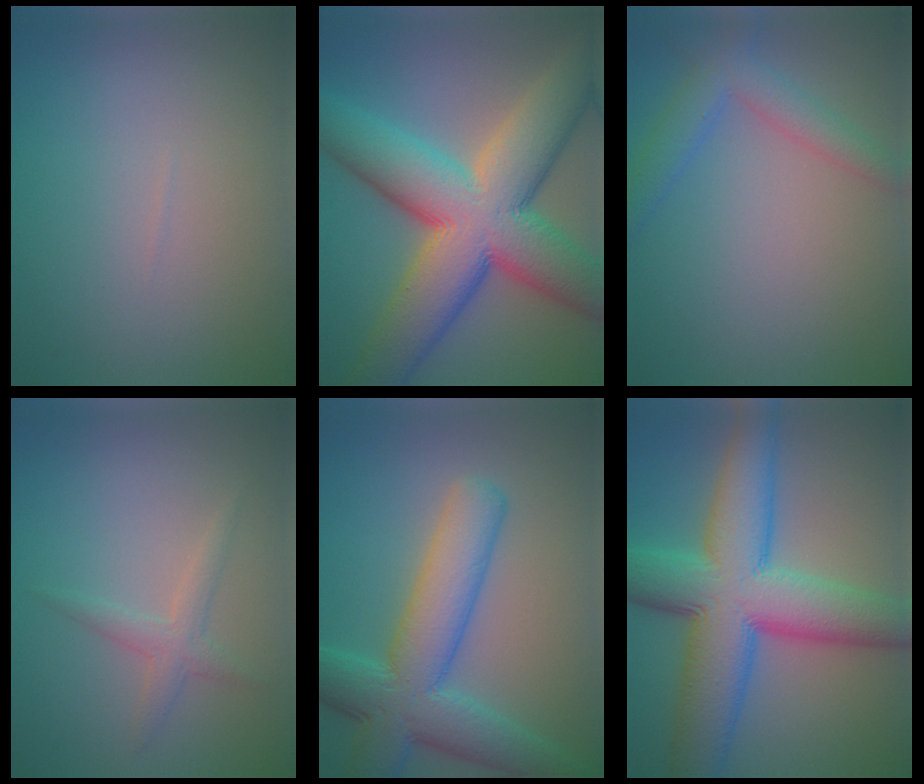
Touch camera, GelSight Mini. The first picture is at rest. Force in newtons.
{"total": 15.0, "press": 15.0, "slide": 0.7}
{"total": 3.6, "press": 3.6, "slide": 0.2}
{"total": 1.8, "press": 1.8, "slide": 0.1}
{"total": 7.0, "press": 7.0, "slide": 0.6}
{"total": 12.1, "press": 12.1, "slide": 0.3}